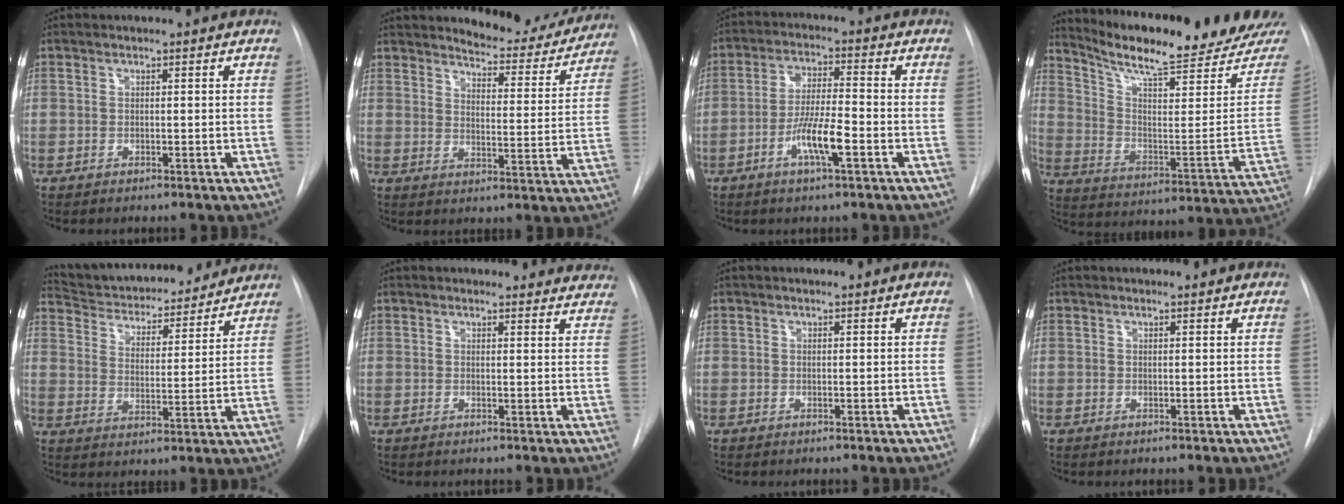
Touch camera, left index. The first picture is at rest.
{"total": 12.7, "force": [12.1, 2.9, 2.5], "torque": [-0.014, -0.035, 0.144]}
{"total": 7.3, "force": [-3.1, 0.9, 6.6], "torque": [-0.129, -0.001, -0.059]}
{"total": 22.3, "force": [20.1, 1.2, 9.7], "torque": [-0.157, -0.076, 0.279]}
{"total": 21.0, "force": [19.5, 4.8, 6.1], "torque": [-0.095, 0.004, 0.272]}
{"total": 11.8, "force": [11.4, 2.9, 1.0], "torque": [0.031, -0.031, 0.091]}
{"total": 1.1, "force": [1.1, 0.2, 0.2], "torque": [-0.009, 0.012, 0.013]}
{"total": 2.1, "force": [2.0, 0.3, 0.3], "torque": [-0.013, 0.010, 0.020]}